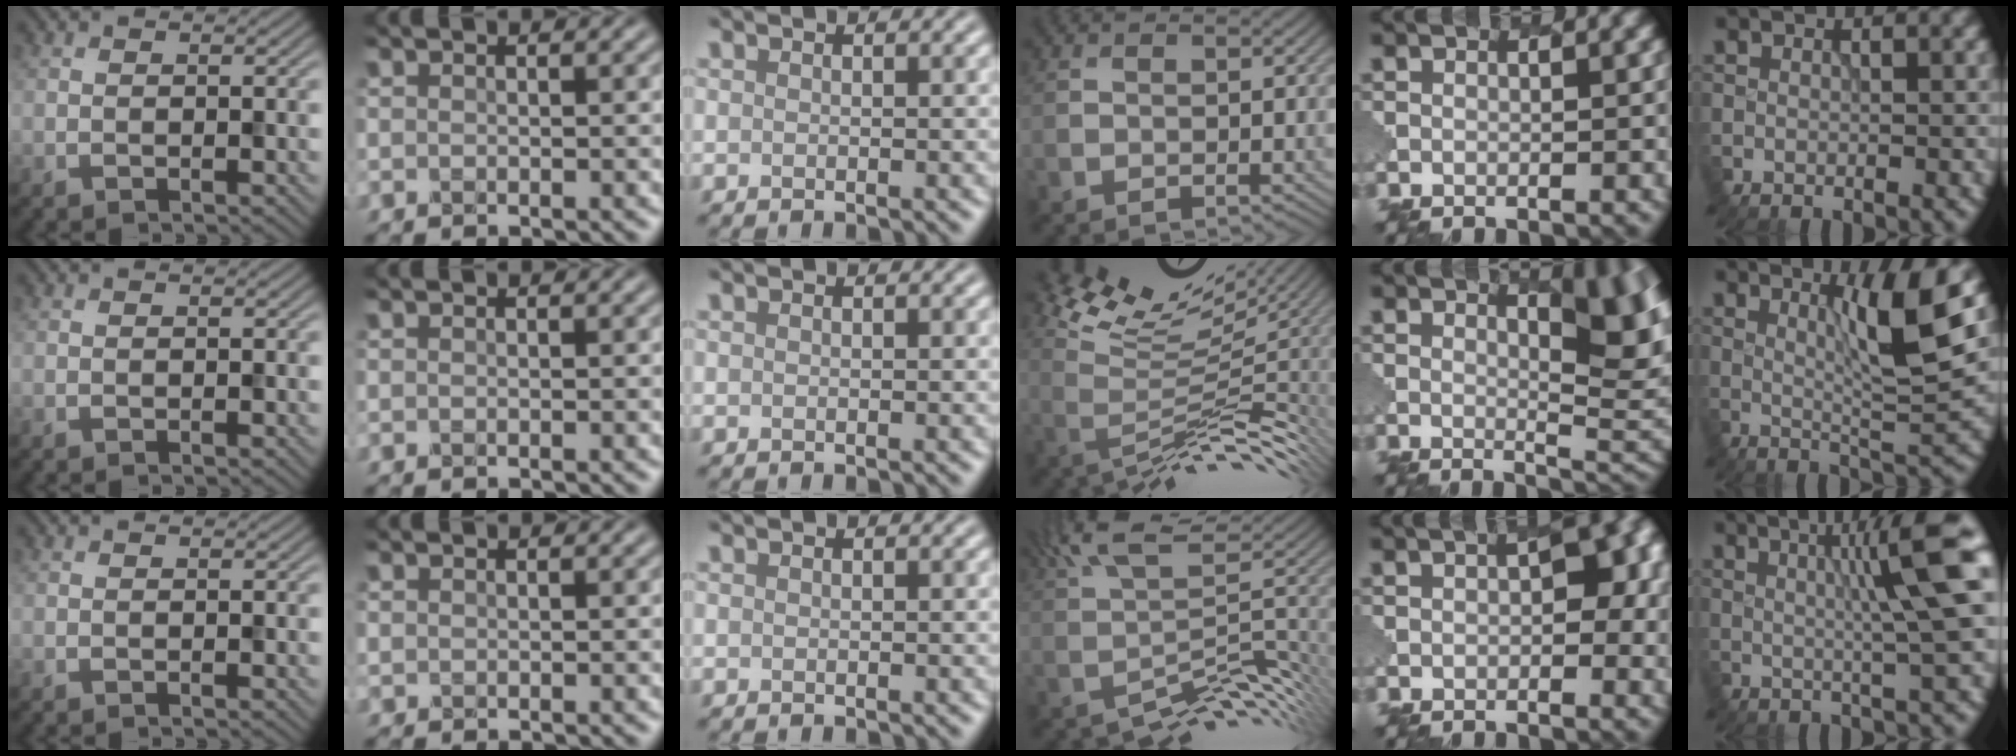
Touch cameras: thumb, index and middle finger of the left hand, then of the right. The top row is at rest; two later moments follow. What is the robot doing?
{"motion": "dispense", "object": "glue stick"}